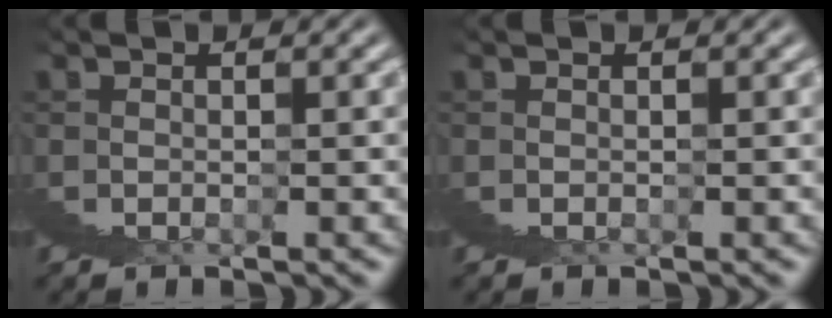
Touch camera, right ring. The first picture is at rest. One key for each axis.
{"total": 0.0}